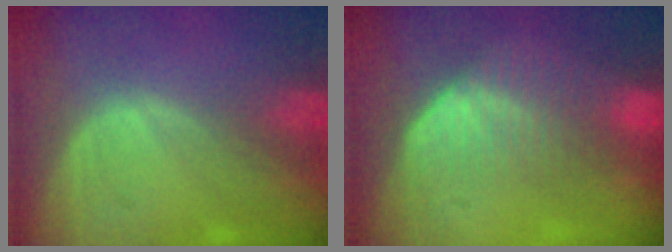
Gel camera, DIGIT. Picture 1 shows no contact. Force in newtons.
{"total": 7.2, "press": 6.1, "slide": 3.8}